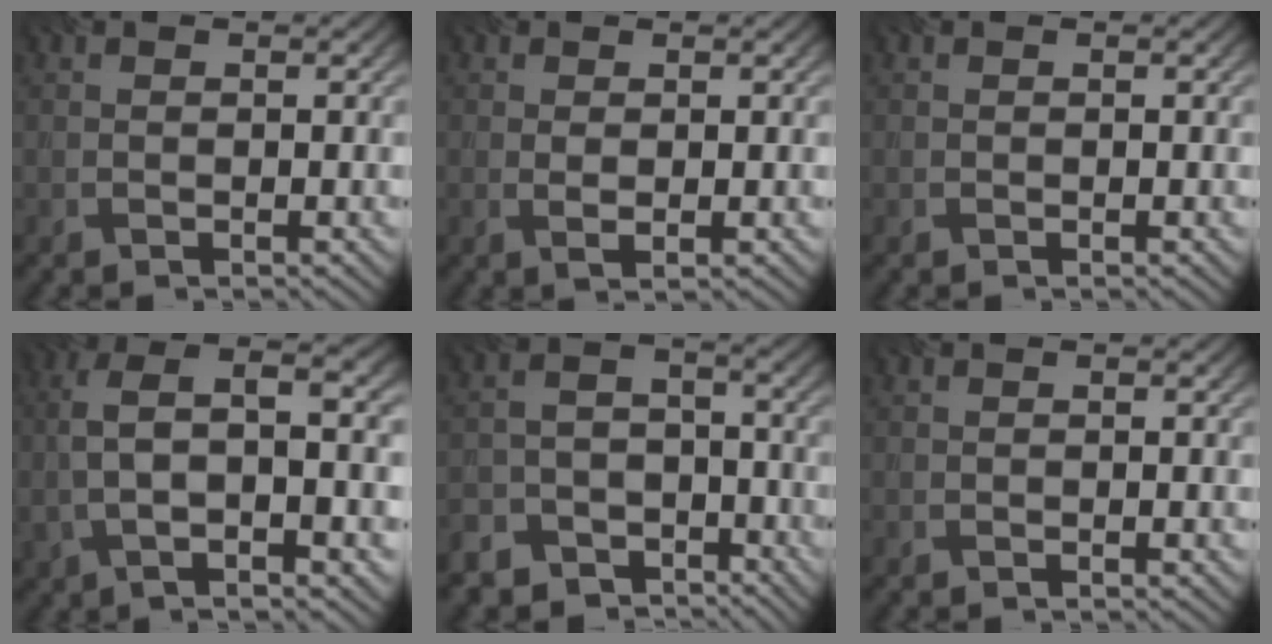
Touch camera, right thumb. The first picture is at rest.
{"total": 1.3, "force": [0.2, 0.5, 1.2], "torque": [-0.027, -0.003, 0.006]}
{"total": 0.0}
{"total": 11.0, "force": [0.3, 3.9, 10.3], "torque": [-0.208, 0.014, -0.003]}
{"total": 8.6, "force": [-6.3, 5.4, 2.2], "torque": [-0.048, -0.007, -0.102]}
{"total": 0.0}